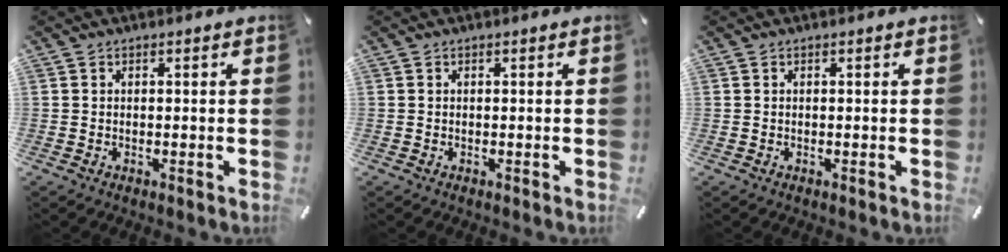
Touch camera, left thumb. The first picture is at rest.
{"total": 0.0}
{"total": 0.0}